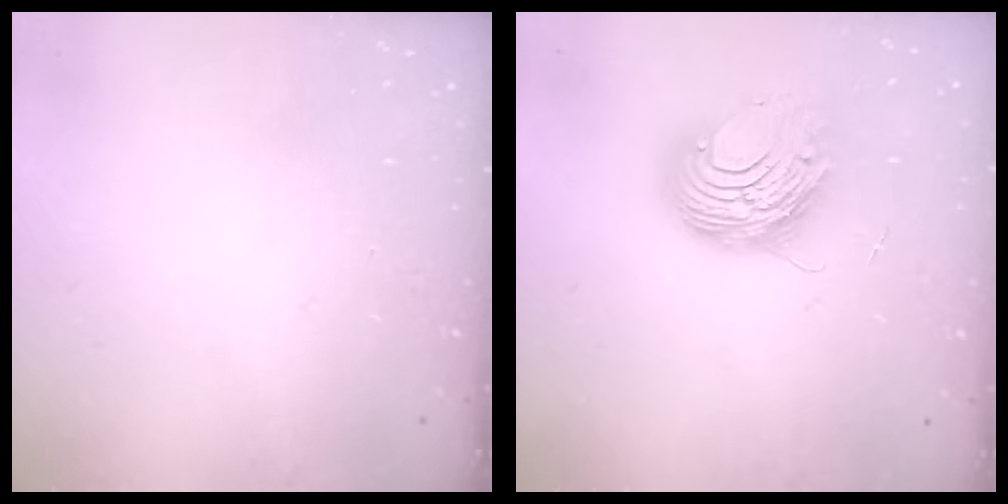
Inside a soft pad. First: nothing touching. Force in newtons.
{"total": 9.7, "press": 9.7, "slide": 1.2}